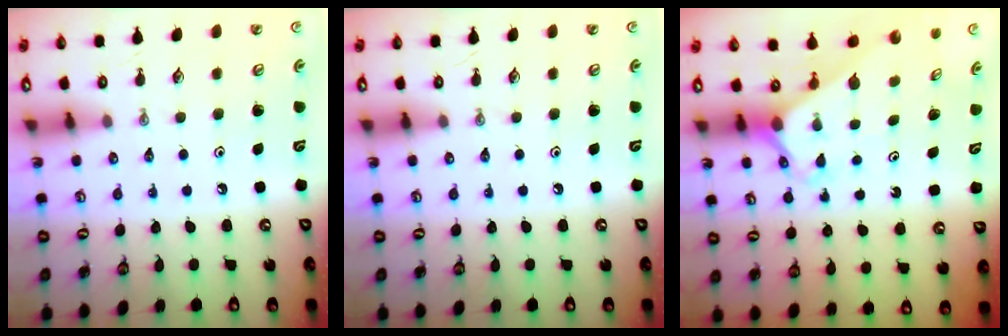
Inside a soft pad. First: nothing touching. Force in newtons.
{"total": 0.0}
{"total": 2.2, "press": 2.2, "slide": 0.2}